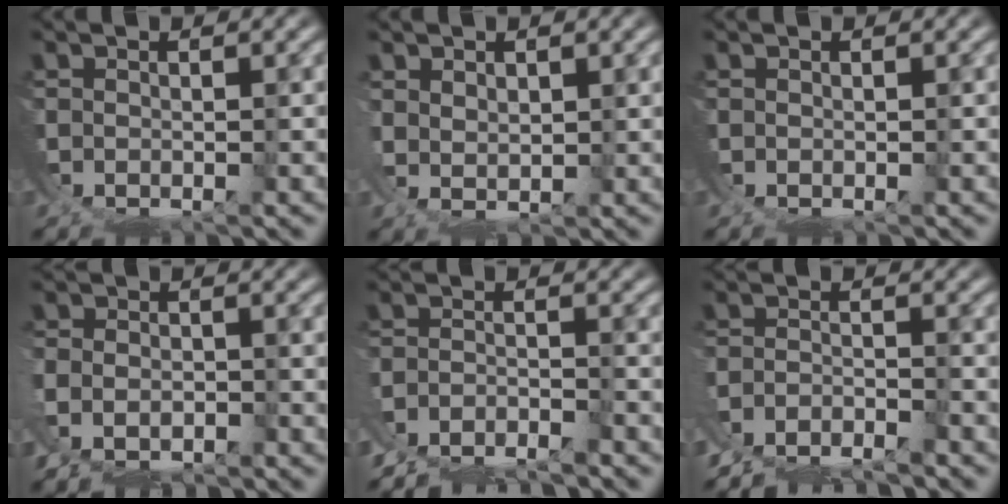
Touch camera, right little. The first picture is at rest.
{"total": 2.3, "force": [1.7, 0.6, 1.5], "torque": [-0.035, -0.012, 0.043]}
{"total": 0.0}
{"total": 3.1, "force": [-1.4, 1.7, 2.2], "torque": [-0.051, -0.021, -0.012]}
{"total": 4.4, "force": [-3.9, 1.5, 1.6], "torque": [-0.020, -0.002, -0.067]}
{"total": 4.9, "force": [-4.1, 1.9, 1.8], "torque": [-0.025, -0.003, -0.070]}